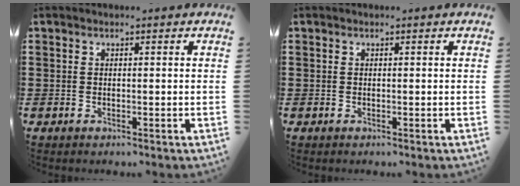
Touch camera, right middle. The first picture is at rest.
{"total": 0.0}